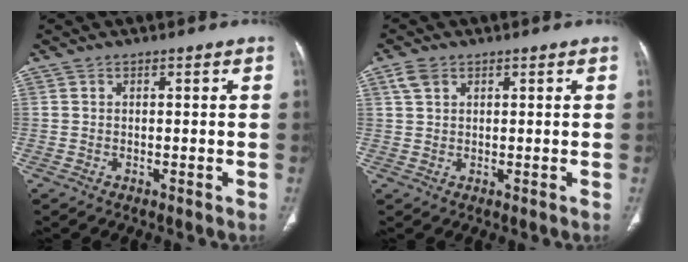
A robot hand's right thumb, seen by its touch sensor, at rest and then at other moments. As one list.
[{"total": 2.7, "force": [1.3, 1.8, 1.5], "torque": [-0.031, 0.006, 0.031]}]